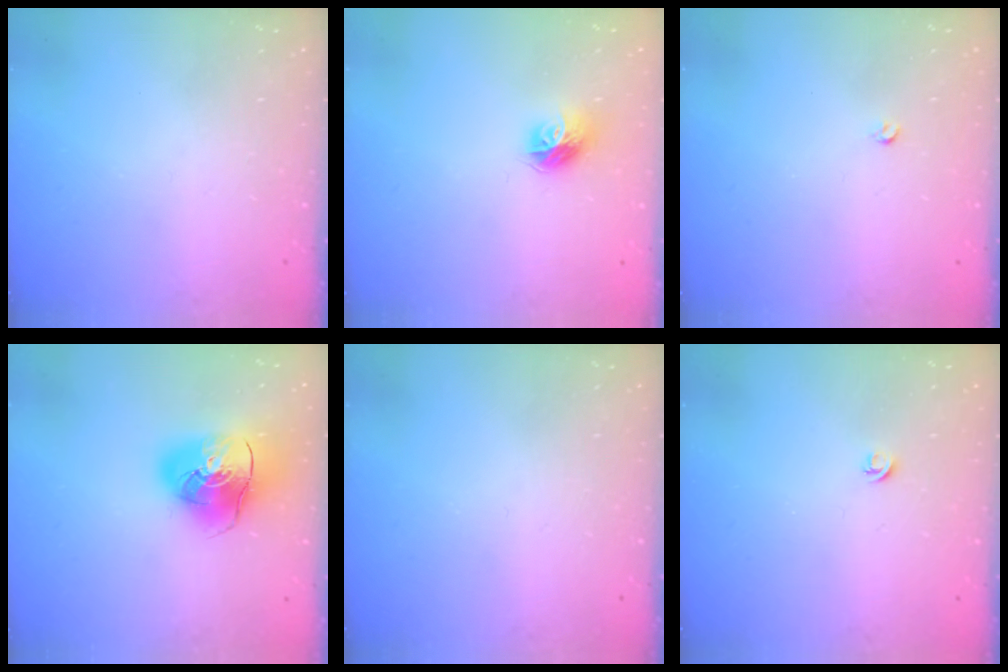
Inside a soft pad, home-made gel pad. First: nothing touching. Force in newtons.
{"total": 9.4, "press": 9.4, "slide": 0.5}
{"total": 2.6, "press": 2.5, "slide": 0.4}
{"total": 16.2, "press": 16.0, "slide": 2.6}
{"total": 0.0}
{"total": 3.6, "press": 3.6, "slide": 0.5}